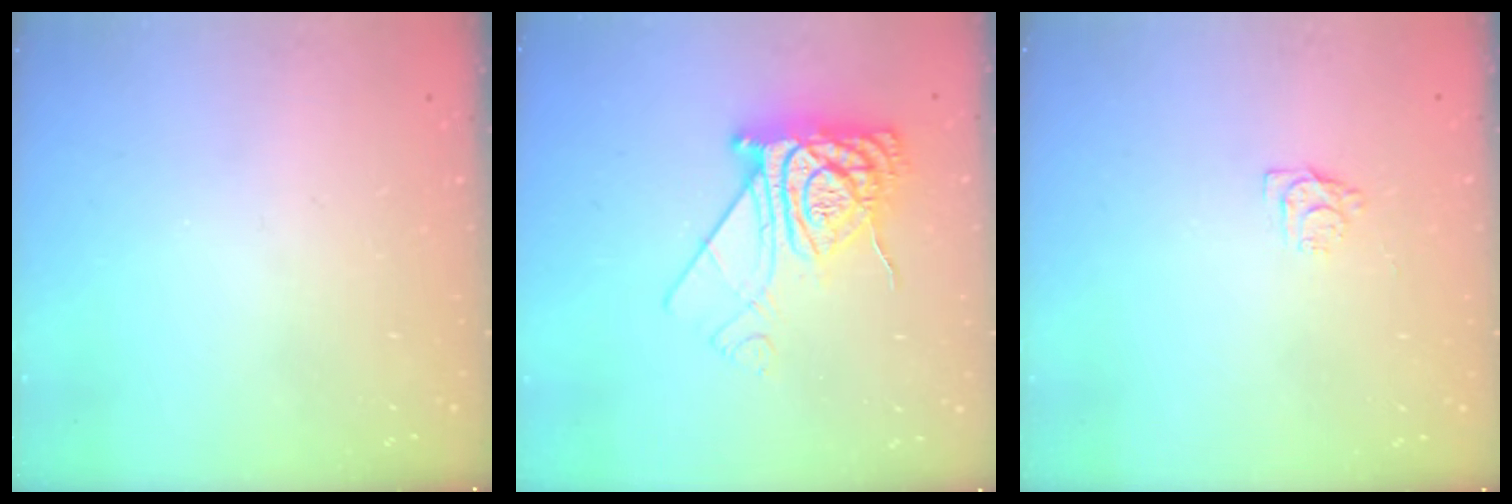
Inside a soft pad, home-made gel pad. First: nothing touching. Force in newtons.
{"total": 12.3, "press": 12.3, "slide": 1.0}
{"total": 4.7, "press": 4.6, "slide": 0.7}